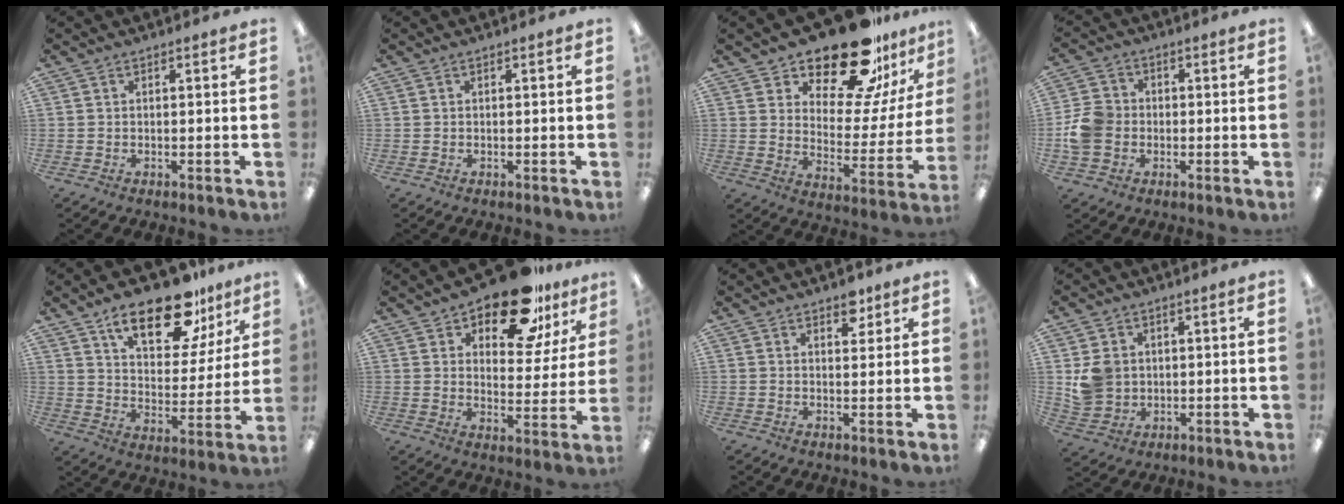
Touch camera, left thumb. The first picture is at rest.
{"total": 0.0}
{"total": 21.6, "force": [17.7, 7.6, 9.8], "torque": [-0.154, -0.129, 0.303]}
{"total": 8.1, "force": [-1.1, 7.0, 3.8], "torque": [-0.068, 0.018, -0.017]}
{"total": 19.6, "force": [13.2, 8.5, 11.7], "torque": [-0.174, -0.069, 0.220]}
{"total": 17.5, "force": [12.7, 7.7, 9.2], "torque": [-0.134, -0.073, 0.215]}
{"total": 4.3, "force": [3.1, 2.3, 1.9], "torque": [-0.003, -0.017, 0.049]}
{"total": 6.2, "force": [1.5, 5.7, 2.1], "torque": [-0.036, 0.010, 0.033]}